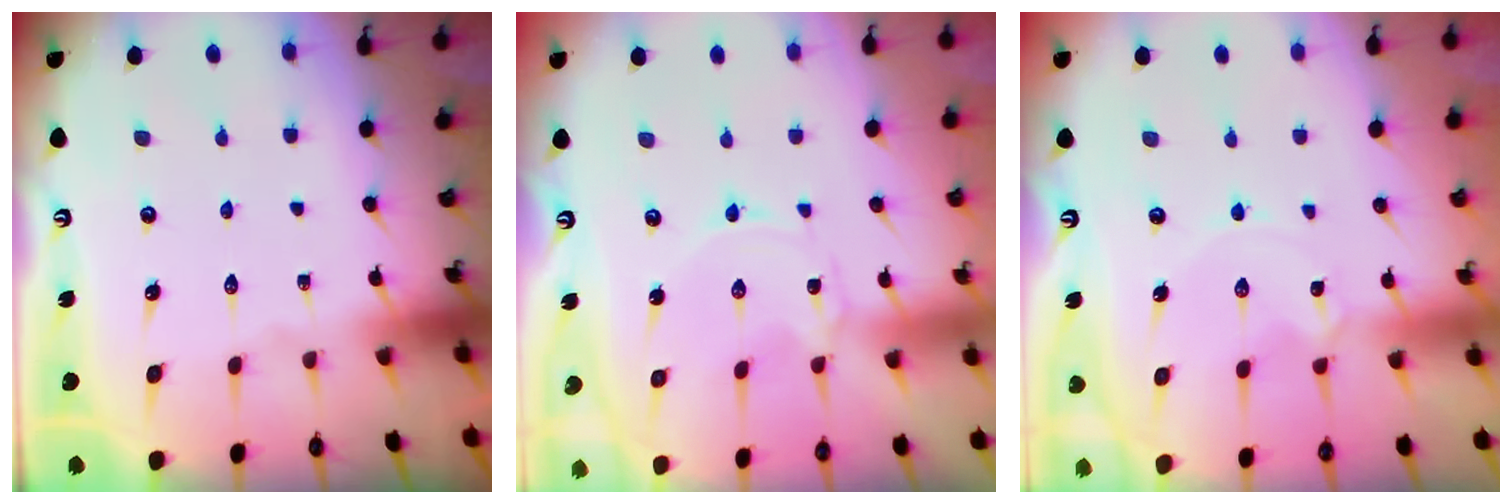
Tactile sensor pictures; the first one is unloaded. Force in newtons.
{"total": 0.0}
{"total": 1.1, "press": 1.0, "slide": 0.1}